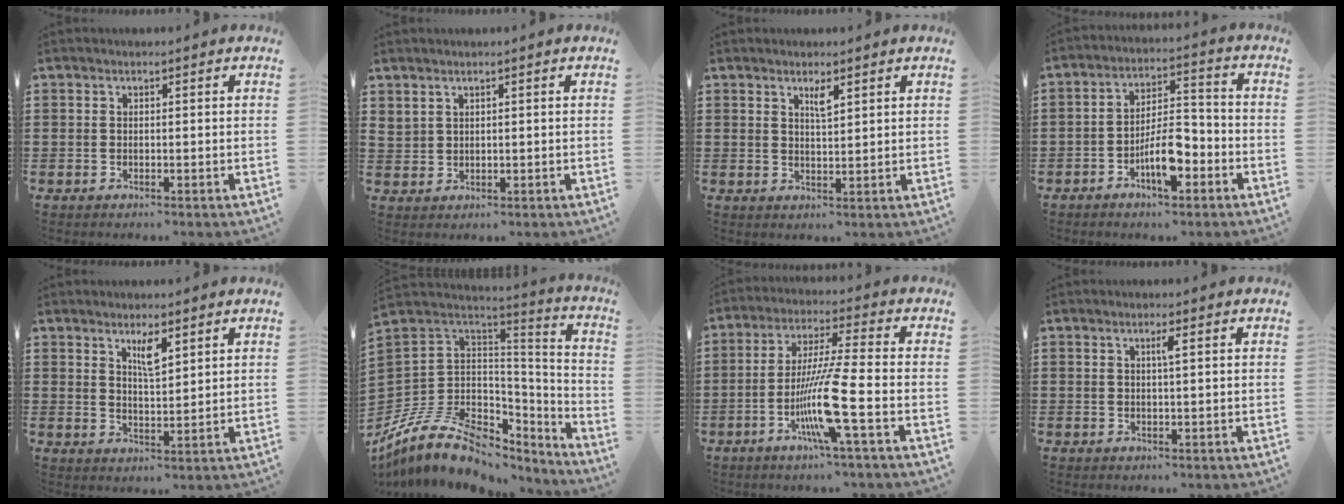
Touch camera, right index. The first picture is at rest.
{"total": 1.6, "force": [1.4, 0.7, 0.3], "torque": [-0.009, 0.001, 0.027]}
{"total": 2.3, "force": [1.5, 0.5, 1.7], "torque": [-0.028, -0.002, 0.023]}
{"total": 8.0, "force": [-4.0, 2.9, 6.3], "torque": [-0.122, 0.005, -0.073]}
{"total": 3.7, "force": [2.3, 1.0, 2.8], "torque": [-0.043, -0.002, 0.036]}
{"total": 12.8, "force": [-7.2, 7.9, 7.1], "torque": [-0.165, 0.013, -0.125]}
{"total": 11.4, "force": [-4.1, -0.1, 10.6], "torque": [-0.212, -0.014, -0.082]}
{"total": 1.4, "force": [0.5, -0.1, 1.3], "torque": [-0.025, -0.001, 0.006]}